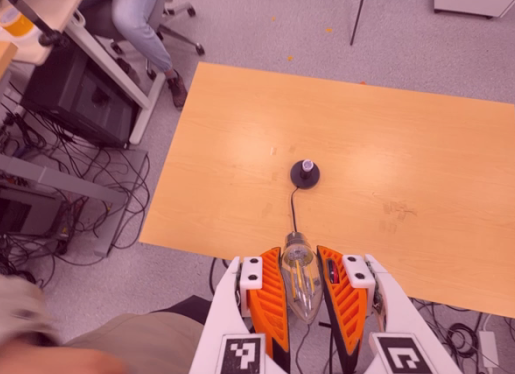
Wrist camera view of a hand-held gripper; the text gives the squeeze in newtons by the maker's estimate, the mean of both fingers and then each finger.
{"total": 20.4, "left": 22.6, "right": 18.3}